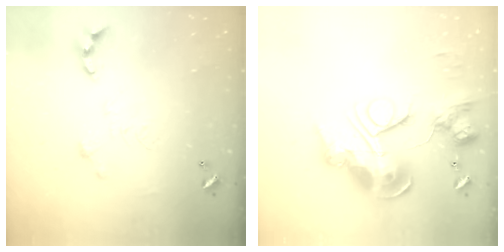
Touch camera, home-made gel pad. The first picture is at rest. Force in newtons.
{"total": 0.9, "press": 0.9, "slide": 0.0}